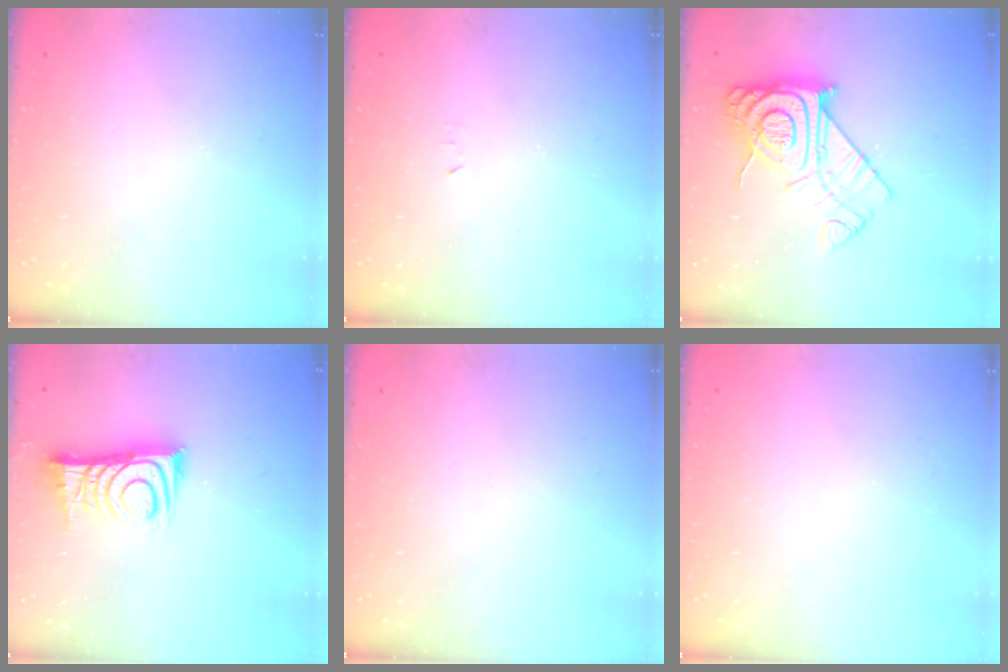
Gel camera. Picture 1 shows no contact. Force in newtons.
{"total": 2.4, "press": 2.4, "slide": 0.4}
{"total": 13.5, "press": 13.5, "slide": 1.1}
{"total": 12.2, "press": 12.1, "slide": 0.9}
{"total": 1.8, "press": 1.7, "slide": 0.1}
{"total": 0.0}